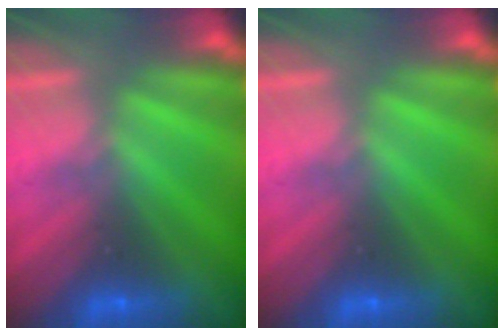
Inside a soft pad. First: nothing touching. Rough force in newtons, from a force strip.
{"total": 0.0}